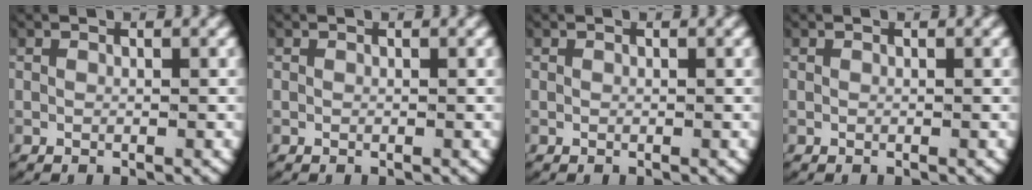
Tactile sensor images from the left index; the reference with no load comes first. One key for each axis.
{"total": 0.0}
{"total": 0.0}
{"total": 0.0}